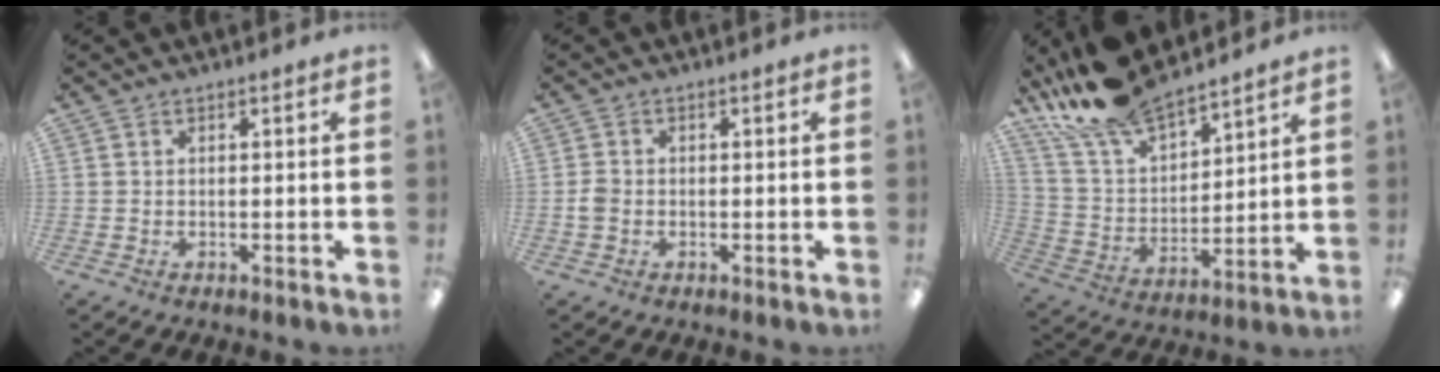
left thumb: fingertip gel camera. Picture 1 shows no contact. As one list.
[{"total": 2.2, "force": [-0.5, 1.7, 1.3], "torque": [-0.022, 0.003, -0.009]}, {"total": 16.7, "force": [14.6, 4.8, 6.4], "torque": [-0.149, -0.091, 0.268]}]